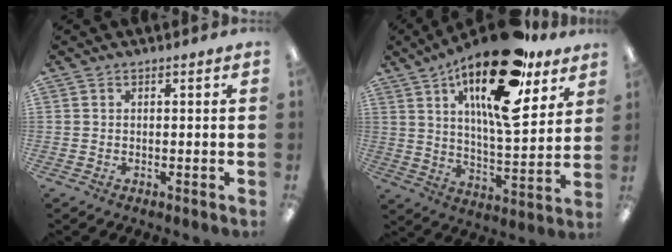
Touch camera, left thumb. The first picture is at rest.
{"total": 23.8, "force": [13.9, 8.3, 17.4], "torque": [-0.269, -0.075, 0.224]}